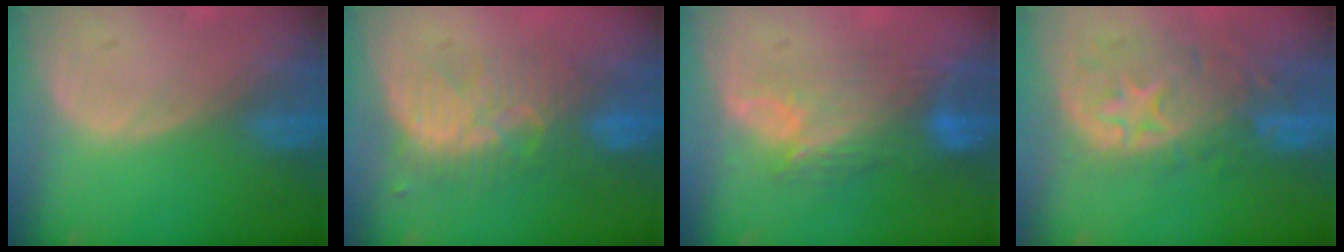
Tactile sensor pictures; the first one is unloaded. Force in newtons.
{"total": 8.3, "press": 8.1, "slide": 2.0}
{"total": 9.6, "press": 8.1, "slide": 5.1}
{"total": 10.8, "press": 9.7, "slide": 4.8}